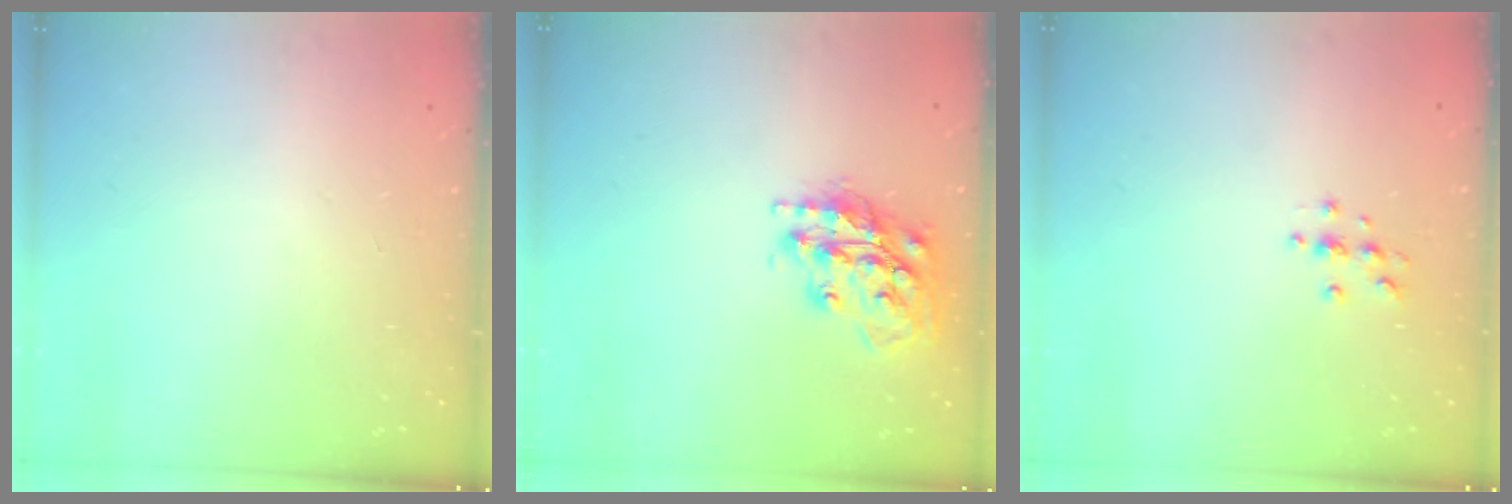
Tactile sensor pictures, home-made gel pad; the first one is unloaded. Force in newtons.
{"total": 17.6, "press": 17.5, "slide": 1.4}
{"total": 3.7, "press": 3.7, "slide": 0.4}